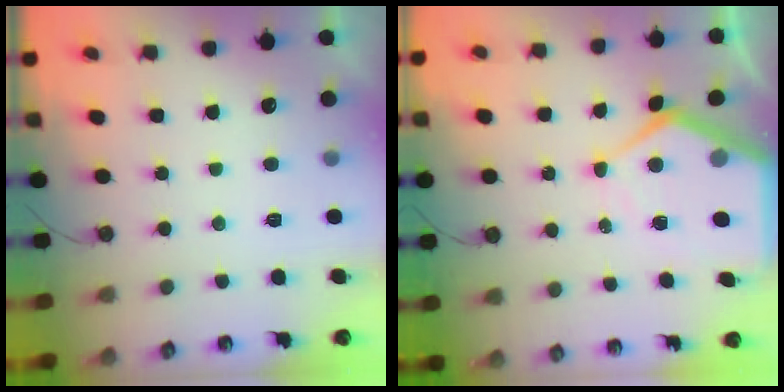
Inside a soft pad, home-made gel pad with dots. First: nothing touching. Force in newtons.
{"total": 11.1, "press": 11.1, "slide": 1.2}